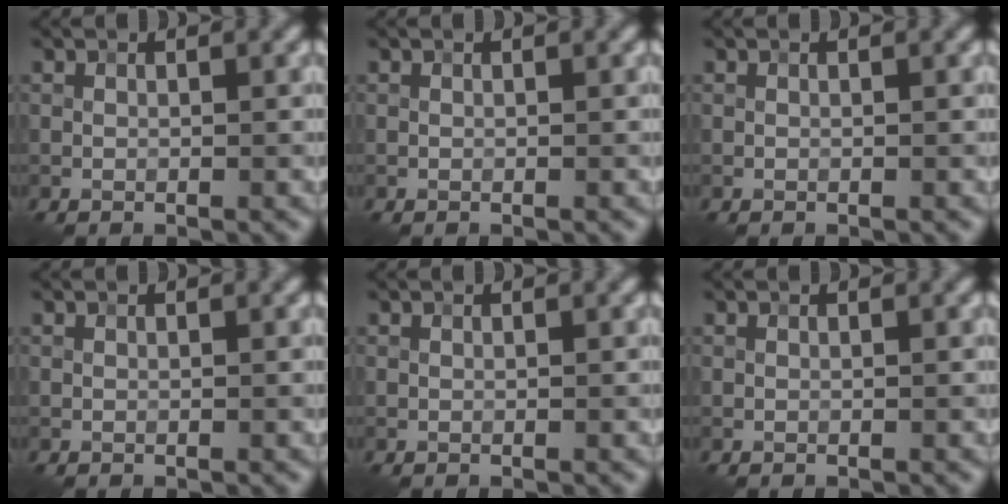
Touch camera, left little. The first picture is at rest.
{"total": 0.0}
{"total": 0.0}
{"total": 0.0}
{"total": 0.0}
{"total": 0.0}